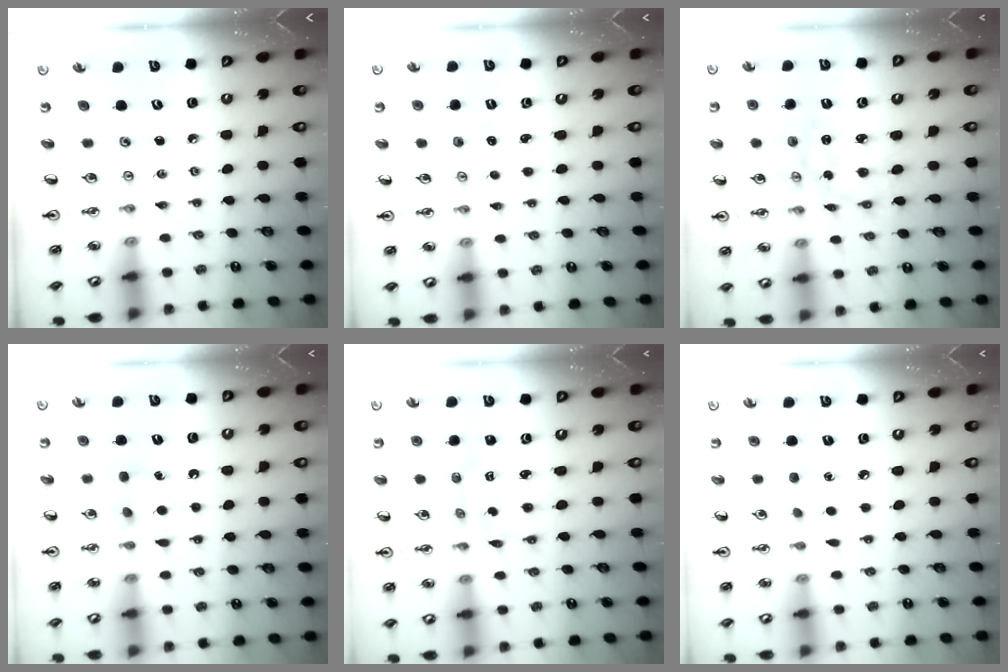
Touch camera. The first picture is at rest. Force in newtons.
{"total": 2.2, "press": 2.2, "slide": 0.3}
{"total": 2.6, "press": 2.6, "slide": 0.3}
{"total": 5.5, "press": 5.5, "slide": 0.6}
{"total": 2.3, "press": 2.3, "slide": 0.1}
{"total": 5.1, "press": 5.1, "slide": 0.5}